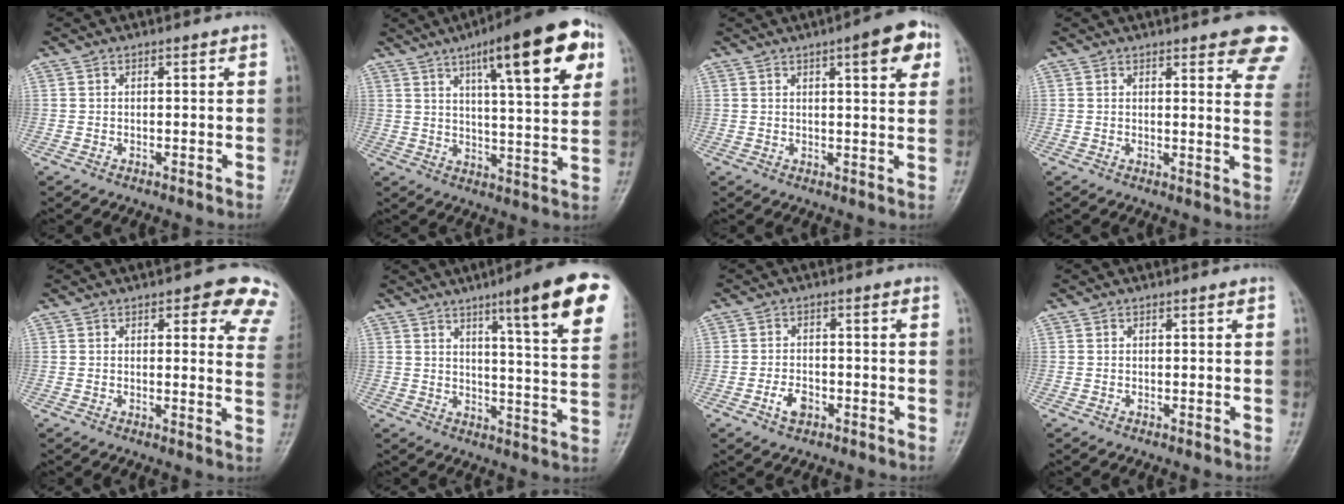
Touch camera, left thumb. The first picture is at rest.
{"total": 19.8, "force": [9.2, 4.7, 16.9], "torque": [-0.218, -0.016, 0.130]}
{"total": 8.0, "force": [3.7, 2.1, 6.8], "torque": [-0.072, -0.006, 0.043]}
{"total": 12.0, "force": [8.2, 3.4, 8.1], "torque": [-0.063, -0.035, 0.077]}
{"total": 10.5, "force": [6.6, 4.1, 7.0], "torque": [-0.035, -0.025, 0.056]}
{"total": 18.0, "force": [9.6, 2.3, 15.1], "torque": [-0.176, -0.040, 0.123]}
{"total": 3.6, "force": [-1.8, 2.2, 2.2], "torque": [-0.038, 0.012, -0.032]}
{"total": 0.0}